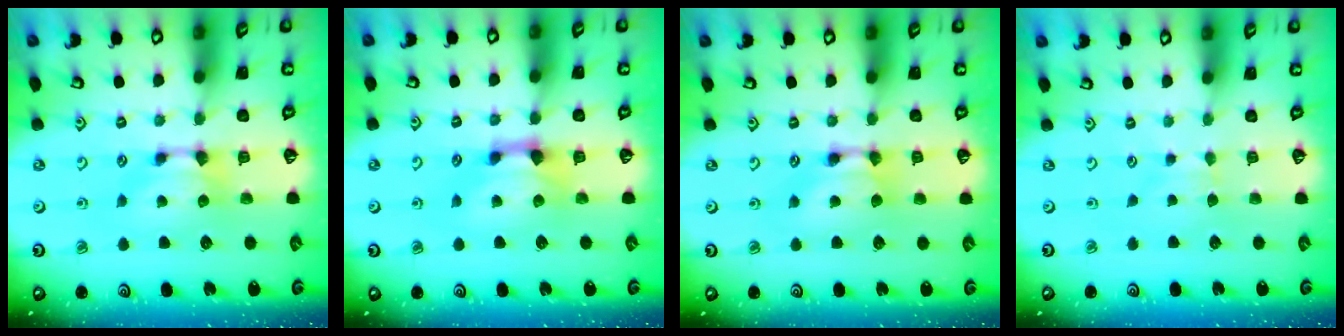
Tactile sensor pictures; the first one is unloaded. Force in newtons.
{"total": 1.9, "press": 1.3, "slide": 1.4}
{"total": 1.6, "press": 1.6, "slide": 0.1}
{"total": 2.3, "press": 2.2, "slide": 0.5}